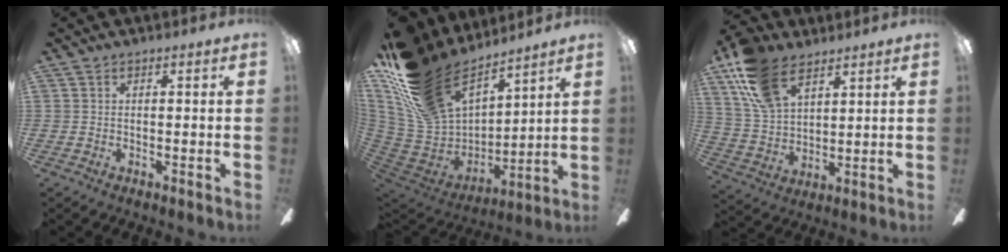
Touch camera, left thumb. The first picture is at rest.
{"total": 23.8, "force": [16.5, 12.1, 12.1], "torque": [-0.267, -0.097, 0.307]}
{"total": 15.6, "force": [9.6, 8.4, 8.9], "torque": [-0.191, -0.022, 0.185]}